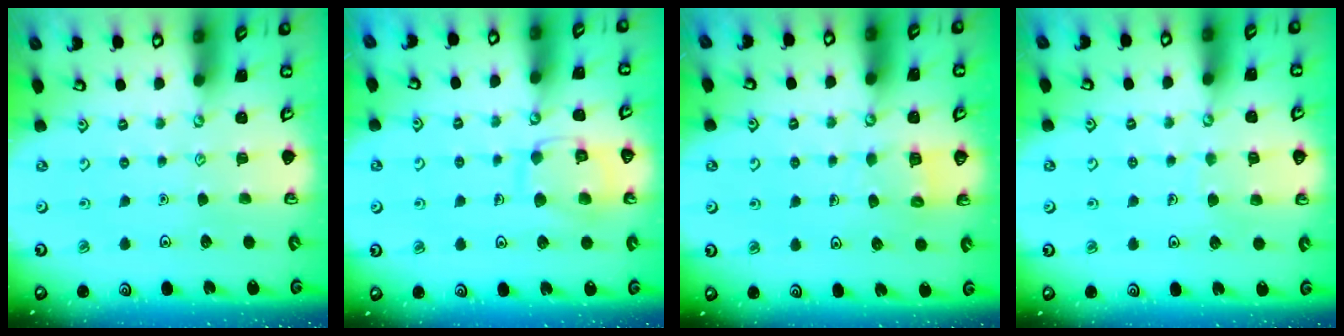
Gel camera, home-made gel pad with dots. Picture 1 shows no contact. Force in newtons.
{"total": 11.7, "press": 11.6, "slide": 0.9}
{"total": 5.6, "press": 5.6, "slide": 0.3}
{"total": 5.4, "press": 5.4, "slide": 0.4}